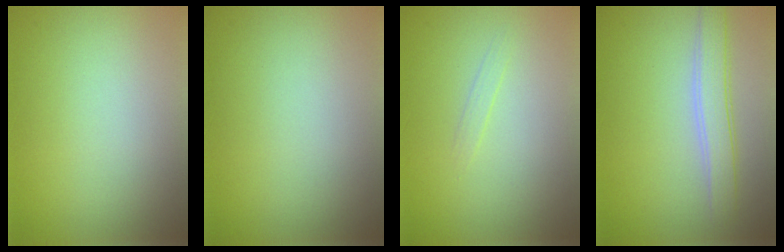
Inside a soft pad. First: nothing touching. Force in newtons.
{"total": 0.0}
{"total": 0.6, "press": 0.6, "slide": 0.0}
{"total": 2.8, "press": 2.8, "slide": 0.3}